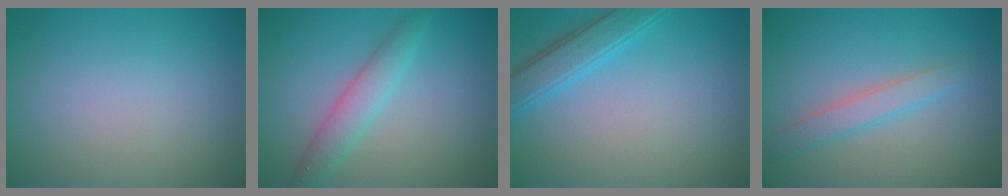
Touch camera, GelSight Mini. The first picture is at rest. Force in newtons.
{"total": 2.9, "press": 2.9, "slide": 0.0}
{"total": 3.1, "press": 3.1, "slide": 0.1}
{"total": 2.3, "press": 2.3, "slide": 0.1}